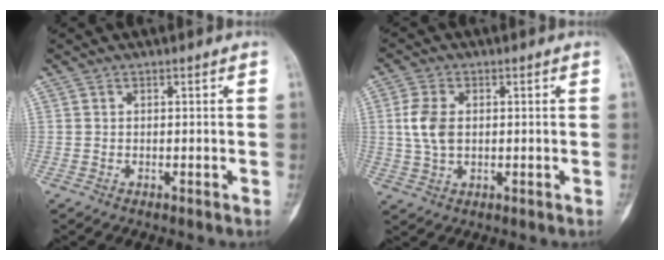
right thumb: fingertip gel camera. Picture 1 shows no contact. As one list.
[{"total": 6.1, "force": [0.6, 3.8, 4.7], "torque": [-0.100, 0.004, 0.013]}]